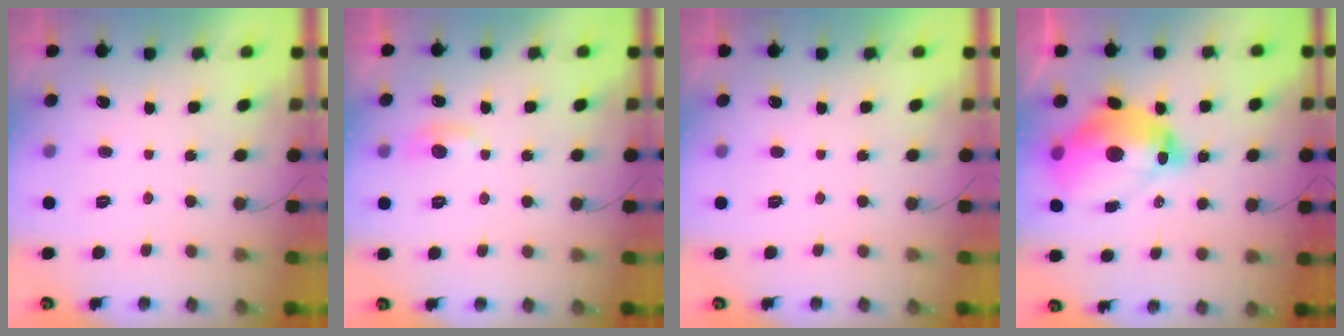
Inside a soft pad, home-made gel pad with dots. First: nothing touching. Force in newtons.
{"total": 4.8, "press": 4.8, "slide": 0.7}
{"total": 0.0}
{"total": 17.0, "press": 16.9, "slide": 1.8}